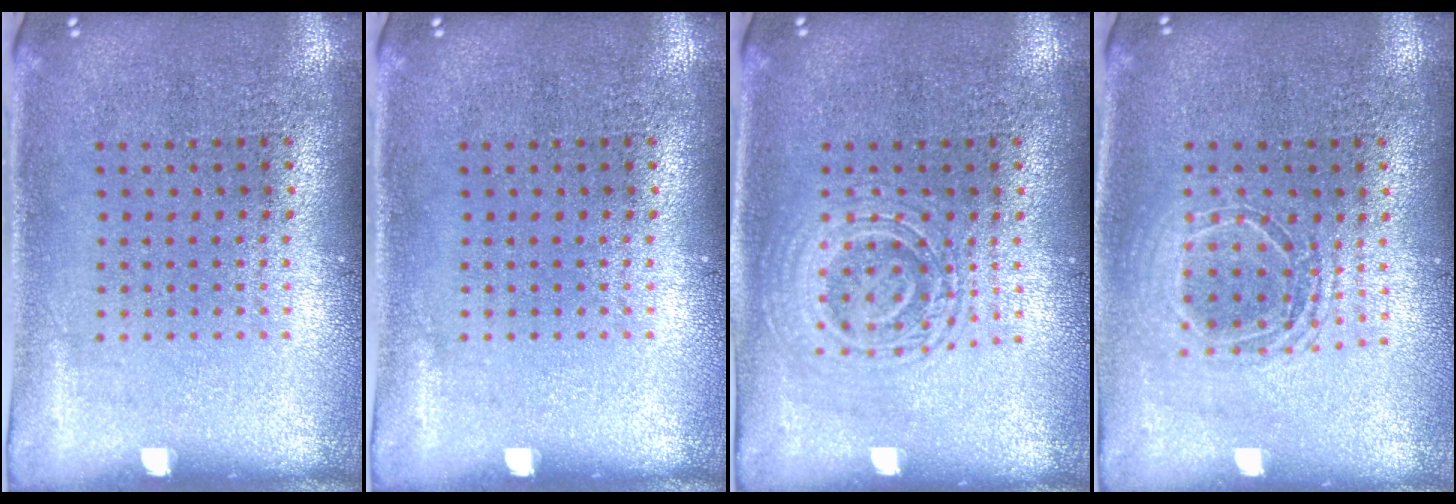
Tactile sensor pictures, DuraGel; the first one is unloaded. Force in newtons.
{"total": 0.0}
{"total": 2.9, "press": 2.8, "slide": 0.6}
{"total": 1.7, "press": 1.4, "slide": 0.9}